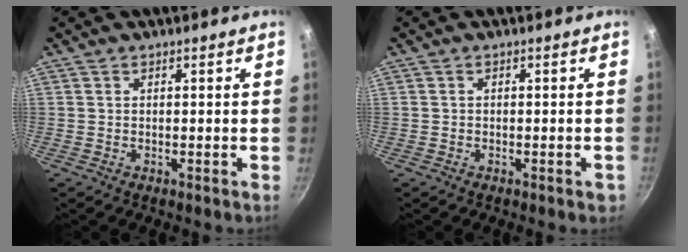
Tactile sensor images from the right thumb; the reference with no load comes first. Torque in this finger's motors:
{"motor_torque": [0.80, 0.16, -0.23, 0.12, 0.06]}